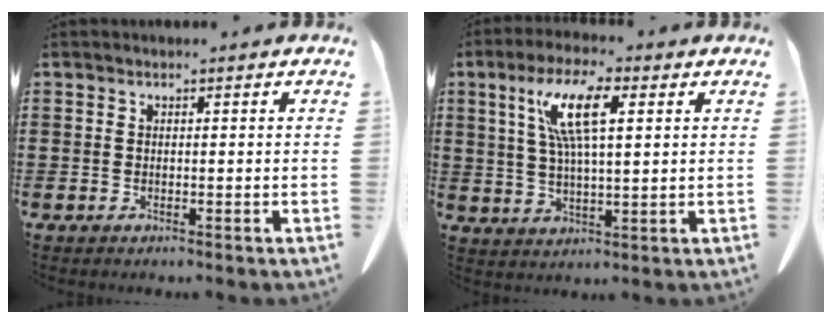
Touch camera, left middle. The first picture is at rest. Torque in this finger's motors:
{"motor_torque": [1.42, 0.72, 0.38, 0.21]}